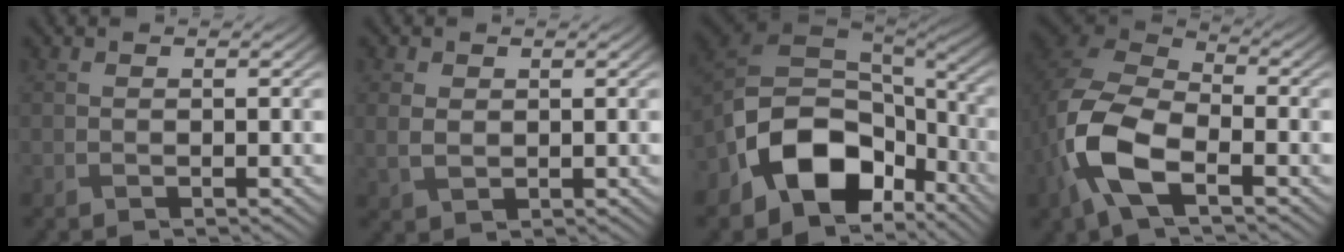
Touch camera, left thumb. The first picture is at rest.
{"total": 2.8, "force": [0.6, 2.1, 1.8], "torque": [-0.047, -0.002, 0.014]}
{"total": 13.9, "force": [-5.9, 9.4, 8.4], "torque": [-0.172, -0.025, -0.121]}
{"total": 12.1, "force": [-4.2, 6.6, 9.2], "torque": [-0.231, -0.018, -0.088]}